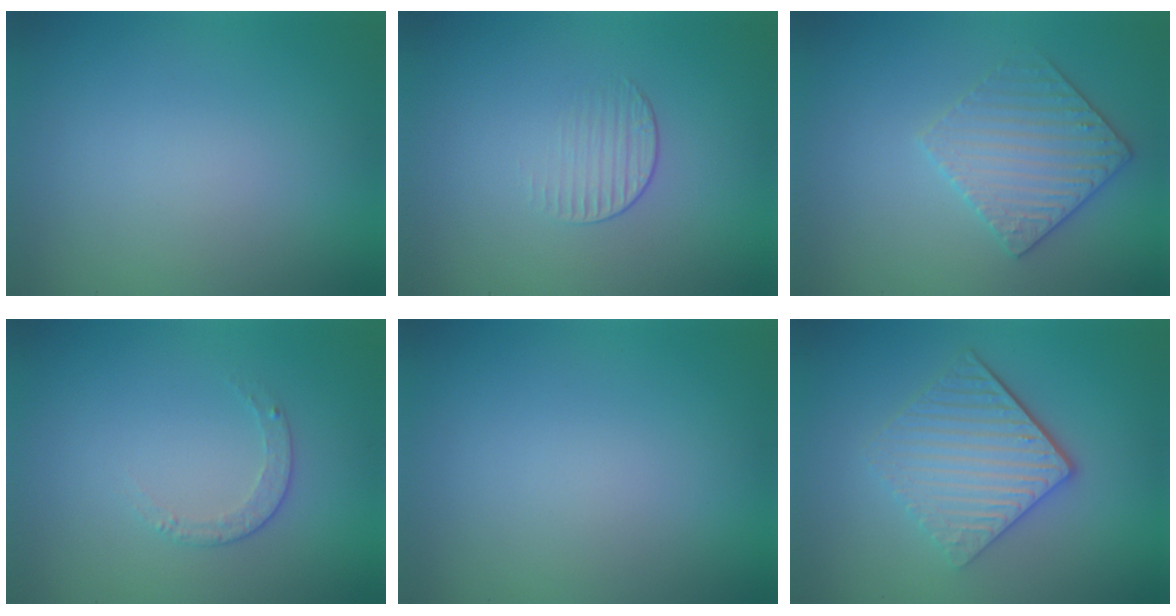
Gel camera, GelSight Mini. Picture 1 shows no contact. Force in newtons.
{"total": 1.2, "press": 0.4, "slide": 1.2}
{"total": 3.2, "press": 3.0, "slide": 1.1}
{"total": 1.2, "press": 0.9, "slide": 0.9}
{"total": 0.0}
{"total": 4.8, "press": 3.6, "slide": 3.2}